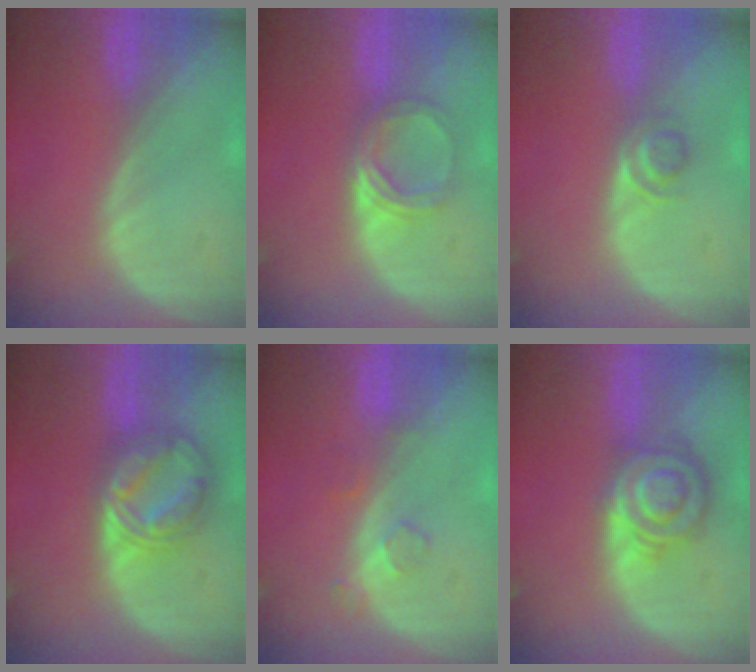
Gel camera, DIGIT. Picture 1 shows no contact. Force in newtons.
{"total": 5.2, "press": 4.6, "slide": 2.4}
{"total": 2.5, "press": 2.4, "slide": 0.8}
{"total": 8.0, "press": 8.0, "slide": 0.6}
{"total": 2.5, "press": 2.5, "slide": 0.3}
{"total": 7.4, "press": 7.4, "slide": 0.4}